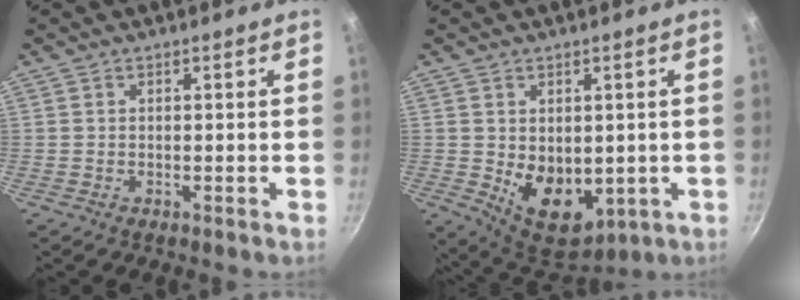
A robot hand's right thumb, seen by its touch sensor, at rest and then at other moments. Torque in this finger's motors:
{"motor_torque": [-0.62, 1.04, 0.08, 0.06, 0.25]}